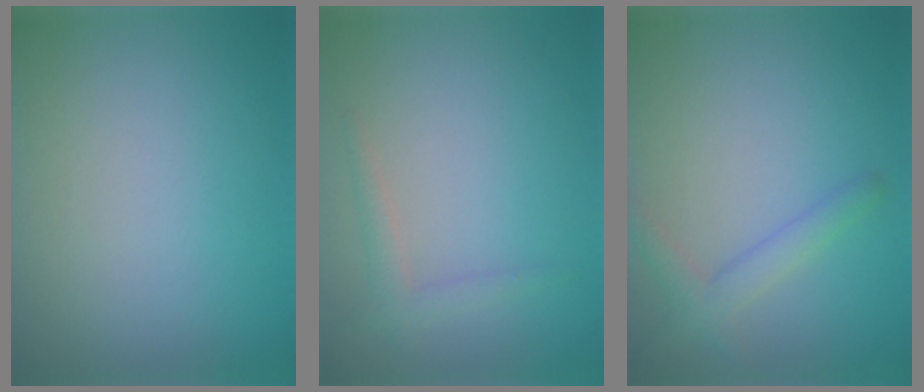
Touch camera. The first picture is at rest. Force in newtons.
{"total": 1.5, "press": 1.4, "slide": 0.1}
{"total": 2.4, "press": 2.4, "slide": 0.2}